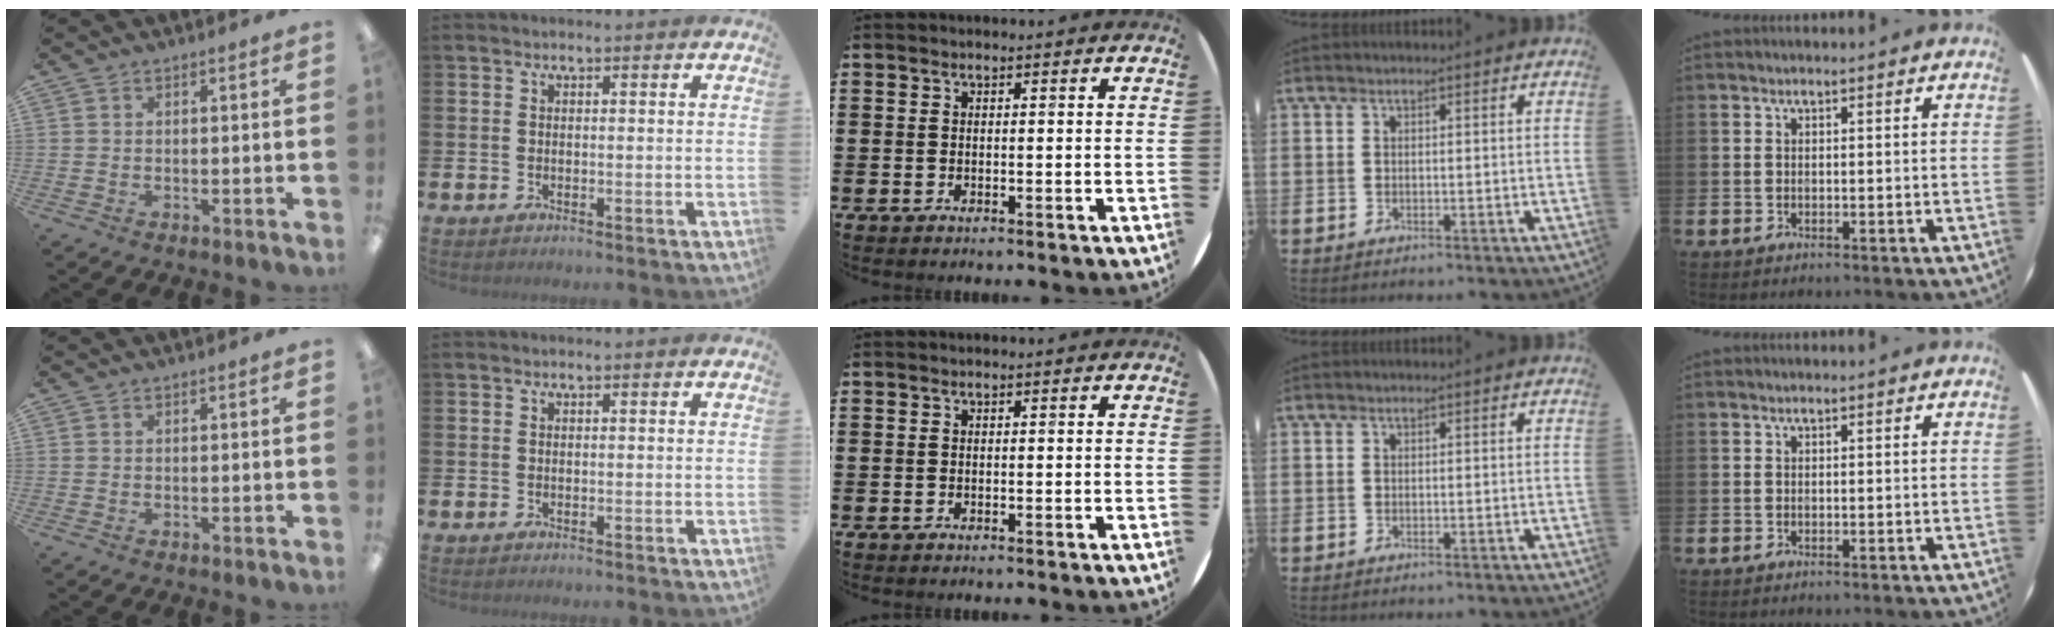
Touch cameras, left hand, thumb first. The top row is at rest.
{}